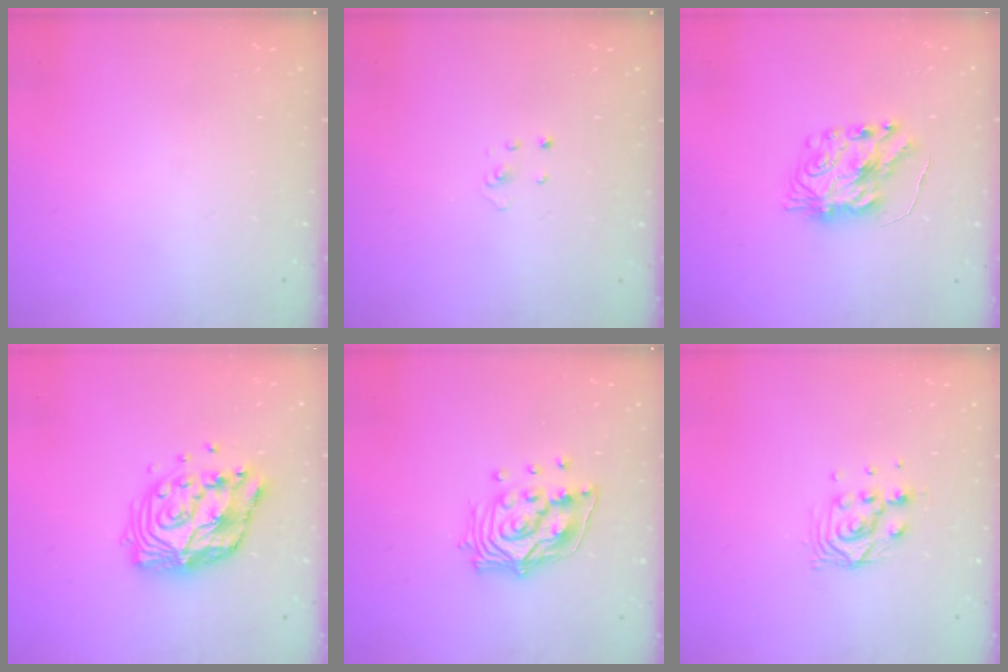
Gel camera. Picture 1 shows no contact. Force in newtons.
{"total": 1.5, "press": 1.5, "slide": 0.1}
{"total": 8.1, "press": 8.1, "slide": 0.6}
{"total": 13.3, "press": 13.2, "slide": 1.1}
{"total": 12.9, "press": 12.8, "slide": 1.8}
{"total": 7.2, "press": 7.2, "slide": 0.6}